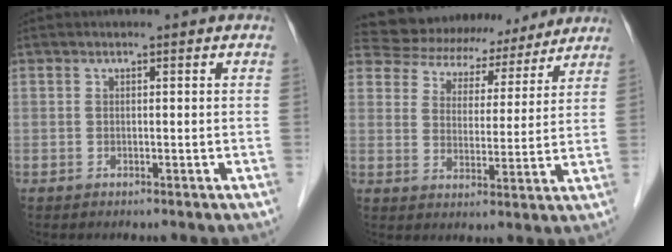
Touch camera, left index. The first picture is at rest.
{"total": 15.2, "force": [13.9, 5.9, 1.9], "torque": [-0.028, 0.019, 0.191]}